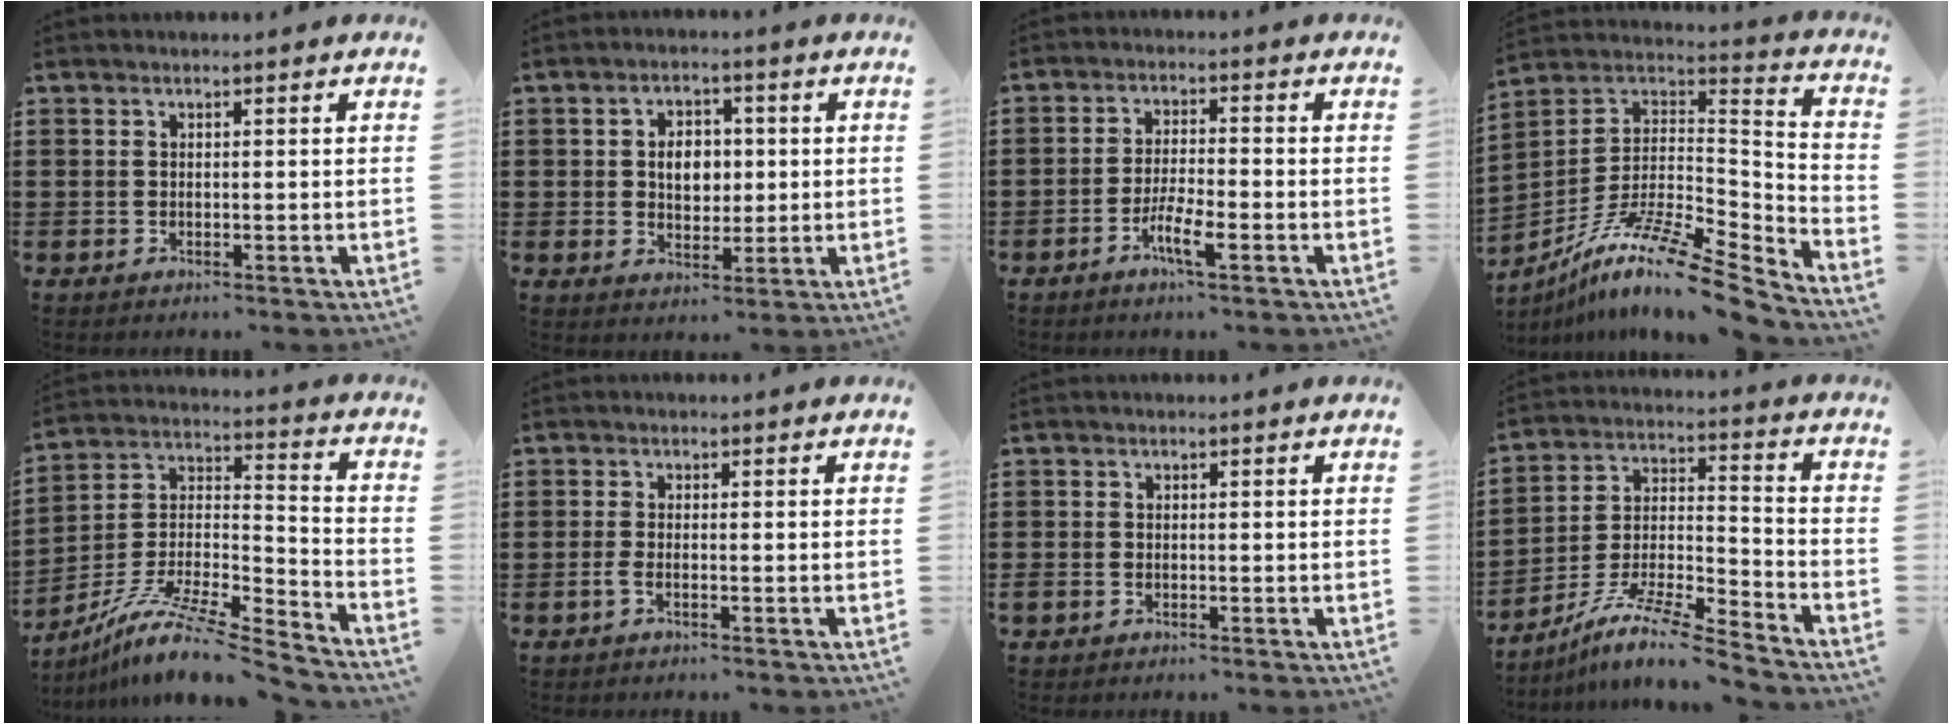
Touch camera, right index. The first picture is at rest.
{"total": 4.7, "force": [0.3, 3.3, 3.3], "torque": [-0.057, 0.005, -0.003]}
{"total": 4.8, "force": [-2.4, 0.9, 4.0], "torque": [-0.080, -0.002, -0.047]}
{"total": 13.0, "force": [-9.2, 1.6, 9.0], "torque": [-0.171, 0.002, -0.177]}
{"total": 10.9, "force": [-8.8, 1.3, 6.3], "torque": [-0.127, 0.003, -0.175]}
{"total": 1.5, "force": [-0.8, 0.2, 1.2], "torque": [-0.037, -0.007, -0.018]}
{"total": 0.7, "force": [-0.5, 0.4, 0.3], "torque": [-0.008, -0.003, -0.009]}
{"total": 10.5, "force": [-9.0, 0.7, 5.3], "torque": [-0.102, 0.008, -0.181]}